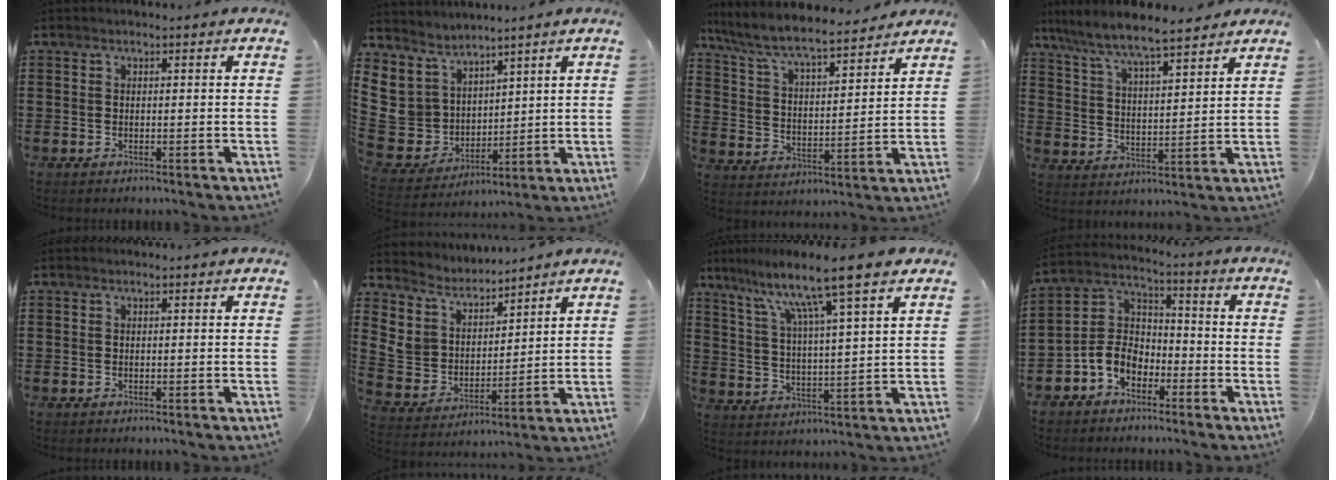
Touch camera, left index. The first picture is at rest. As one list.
[{"total": 8.4, "force": [3.8, 7.5, 0.9], "torque": [-0.085, -0.029, 0.080]}, {"total": 7.2, "force": [6.6, 0.7, 2.9], "torque": [-0.085, -0.039, 0.110]}, {"total": 6.5, "force": [6.0, 0.5, 2.6], "torque": [-0.078, -0.031, 0.101]}, {"total": 0.0}, {"total": 6.0, "force": [4.5, 3.9, 0.6], "torque": [-0.050, -0.032, 0.083]}, {"total": 10.5, "force": [7.8, 0.0, 7.0], "torque": [-0.154, -0.038, 0.124]}, {"total": 6.2, "force": [-3.6, 4.3, 2.6], "torque": [-0.082, 0.002, -0.081]}]